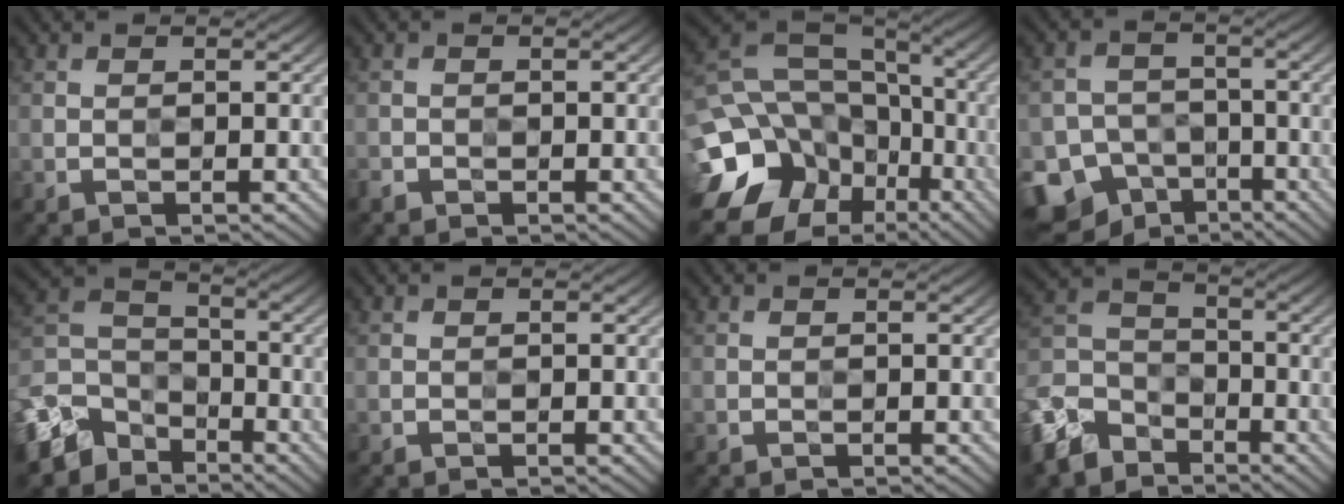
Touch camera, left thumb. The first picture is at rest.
{"total": 1.2, "force": [-1.0, 0.7, 0.2], "torque": [-0.008, -0.003, -0.026]}
{"total": 19.3, "force": [-6.8, 15.5, 9.3], "torque": [-0.232, -0.031, -0.103]}
{"total": 12.0, "force": [-7.8, 8.6, 3.2], "torque": [-0.088, -0.040, -0.121]}
{"total": 11.2, "force": [-6.8, 7.7, 4.4], "torque": [-0.143, -0.018, -0.145]}
{"total": 0.0}
{"total": 0.0}
{"total": 10.2, "force": [-6.9, 6.5, 3.8], "torque": [-0.114, -0.015, -0.158]}